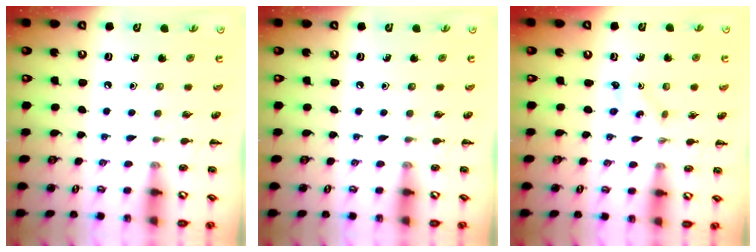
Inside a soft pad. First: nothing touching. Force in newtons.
{"total": 0.0}
{"total": 0.0}